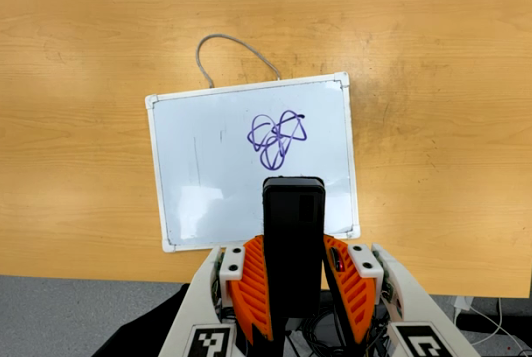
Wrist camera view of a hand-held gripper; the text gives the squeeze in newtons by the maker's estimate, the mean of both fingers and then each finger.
{"total": 3.6, "left": 2.2, "right": 5.1}